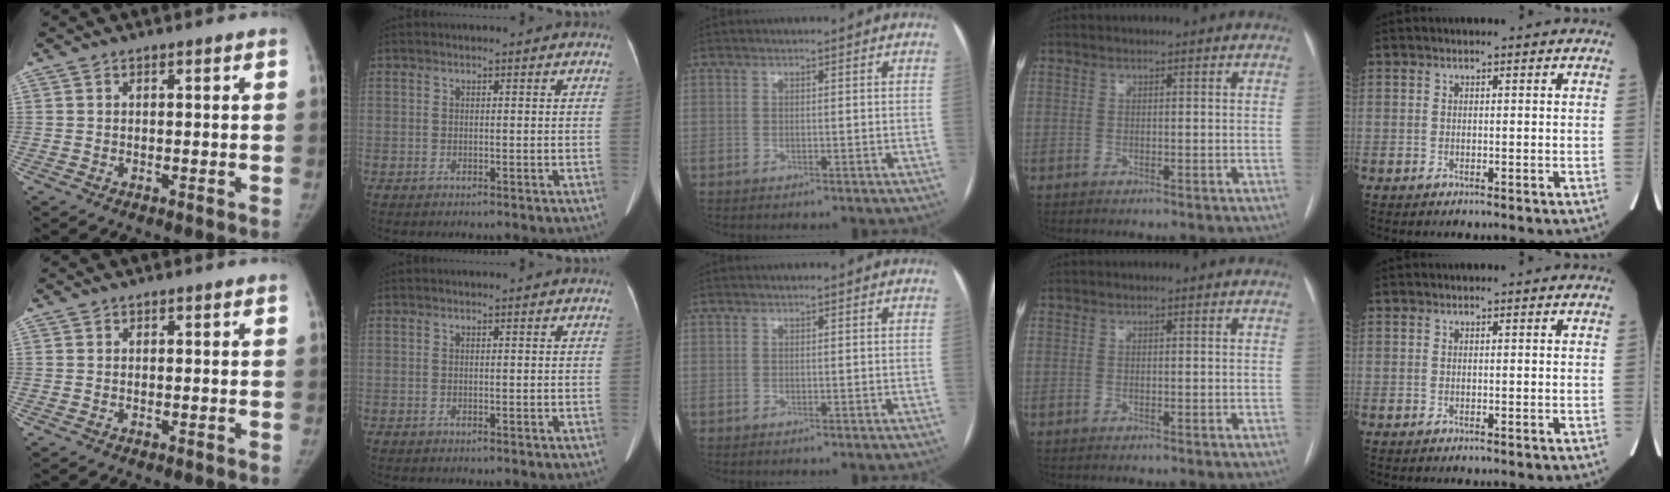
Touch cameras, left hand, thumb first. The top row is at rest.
{}